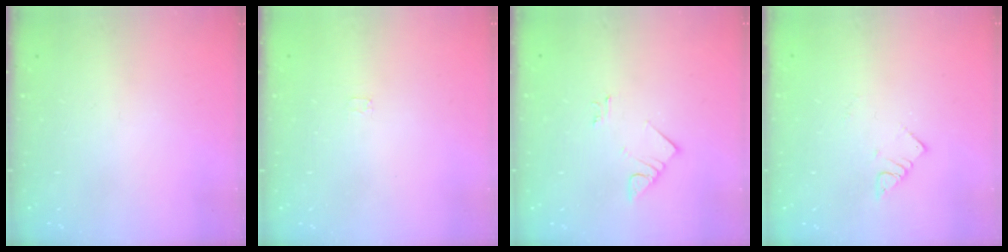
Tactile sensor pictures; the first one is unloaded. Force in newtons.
{"total": 2.4, "press": 2.4, "slide": 0.4}
{"total": 3.1, "press": 3.1, "slide": 0.3}
{"total": 2.4, "press": 2.3, "slide": 0.5}